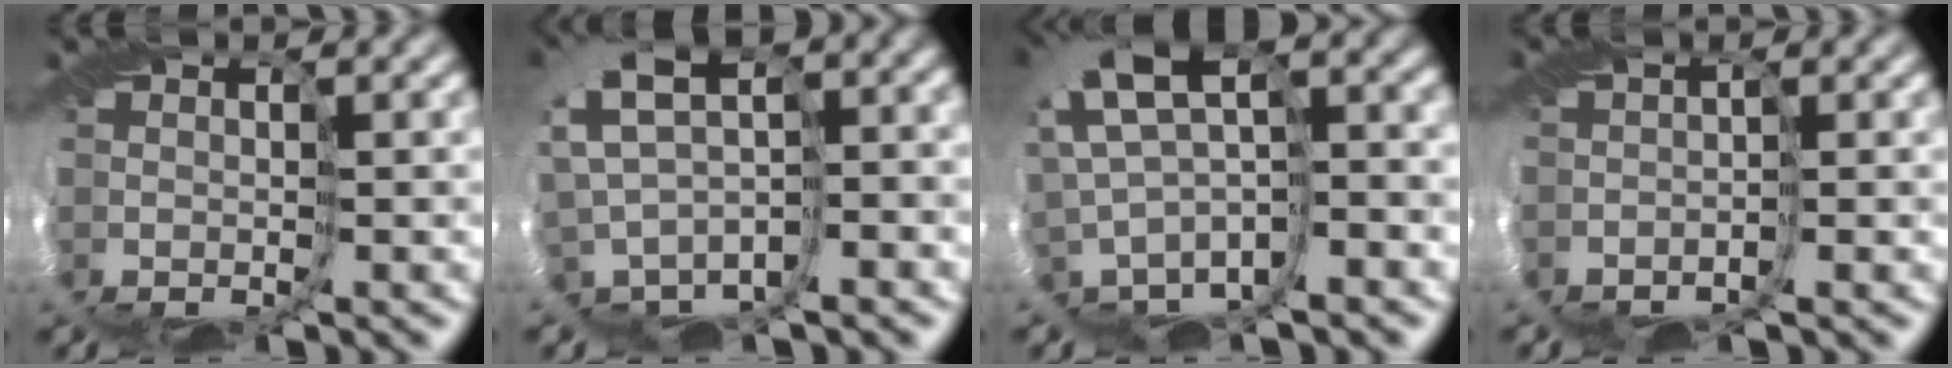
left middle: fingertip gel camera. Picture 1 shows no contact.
{"total": 3.8, "force": [1.5, 1.5, 3.1], "torque": [-0.063, 0.028, 0.037]}
{"total": 4.9, "force": [1.7, 1.5, 4.3], "torque": [-0.099, 0.025, 0.035]}
{"total": 0.7, "force": [-0.4, 0.3, 0.6], "torque": [-0.013, 0.011, -0.010]}